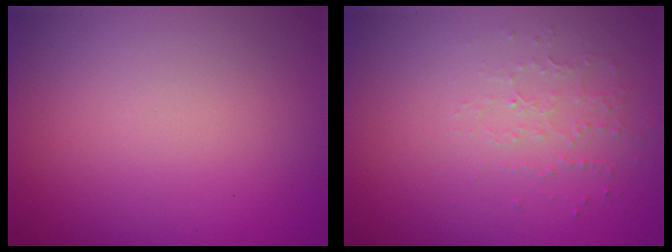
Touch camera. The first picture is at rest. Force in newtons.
{"total": 1.0, "press": 0.7, "slide": 0.8}